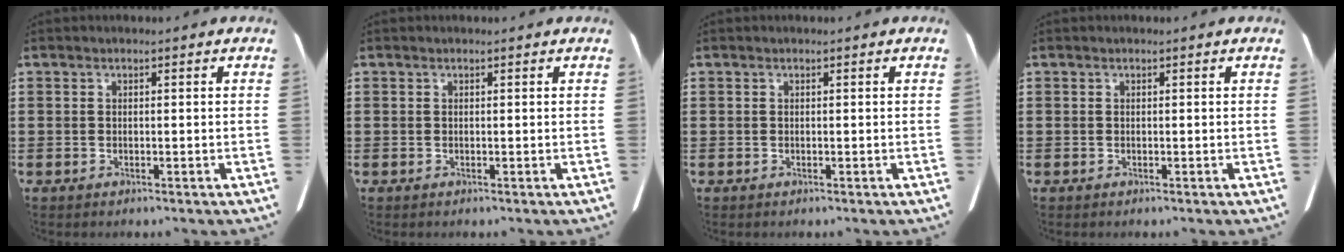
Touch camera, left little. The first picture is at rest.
{"total": 0.0}
{"total": 0.0}
{"total": 0.0}